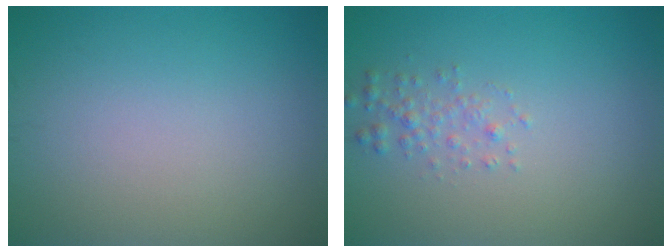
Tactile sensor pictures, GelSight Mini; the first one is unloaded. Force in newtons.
{"total": 1.4, "press": 1.4, "slide": 0.0}